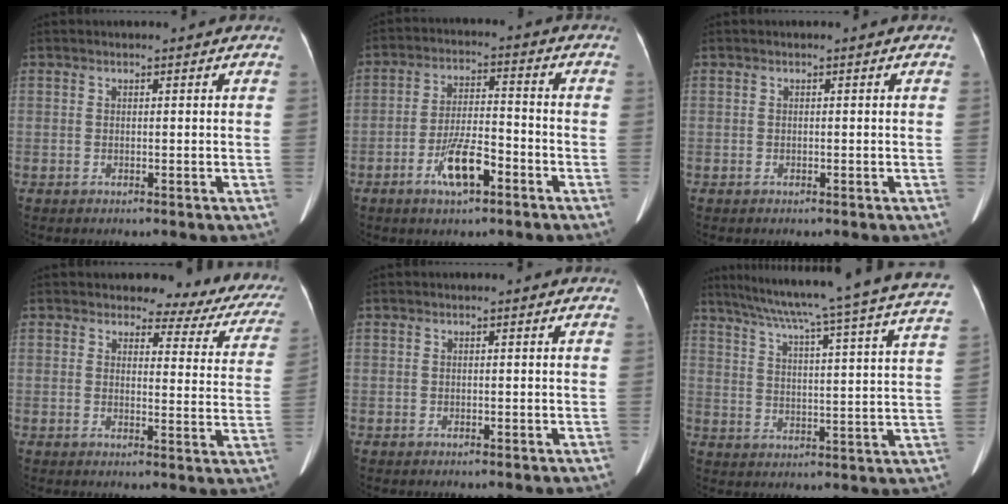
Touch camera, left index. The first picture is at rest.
{"total": 7.9, "force": [-4.1, 2.2, 6.3], "torque": [-0.125, 0.002, -0.073]}
{"total": 0.0}
{"total": 11.6, "force": [10.3, 4.1, 3.6], "torque": [-0.012, -0.035, 0.081]}
{"total": 0.0}
{"total": 28.8, "force": [24.4, -0.4, 15.2], "torque": [-0.242, -0.041, 0.306]}